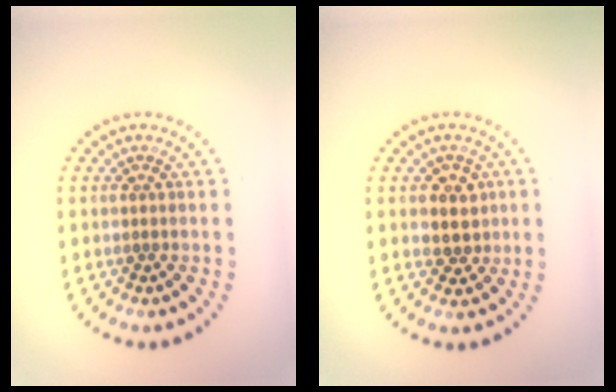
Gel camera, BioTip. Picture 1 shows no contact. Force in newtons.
{"total": 2.6, "press": 2.4, "slide": 1.0}